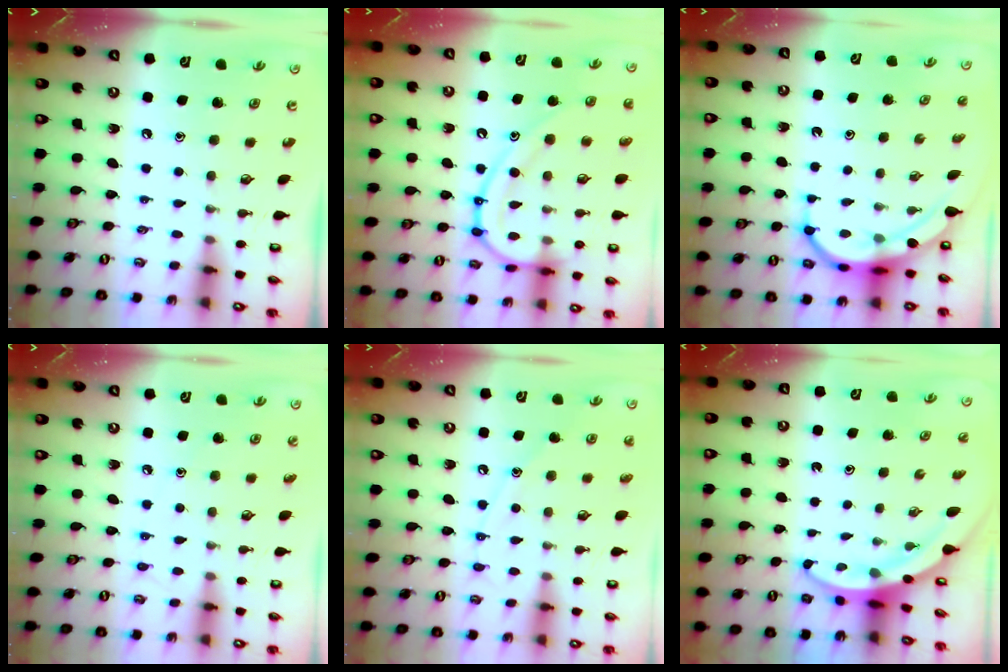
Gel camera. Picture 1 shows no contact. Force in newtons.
{"total": 15.6, "press": 15.6, "slide": 0.9}
{"total": 8.7, "press": 8.7, "slide": 0.8}
{"total": 5.8, "press": 5.7, "slide": 0.7}
{"total": 8.0, "press": 7.9, "slide": 0.6}
{"total": 3.8, "press": 3.8, "slide": 0.1}